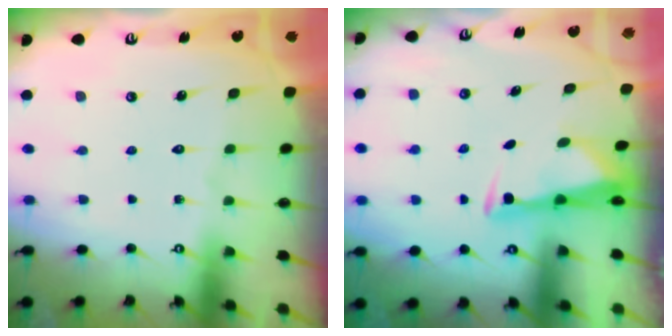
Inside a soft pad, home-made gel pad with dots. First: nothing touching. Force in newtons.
{"total": 3.2, "press": 3.1, "slide": 0.8}